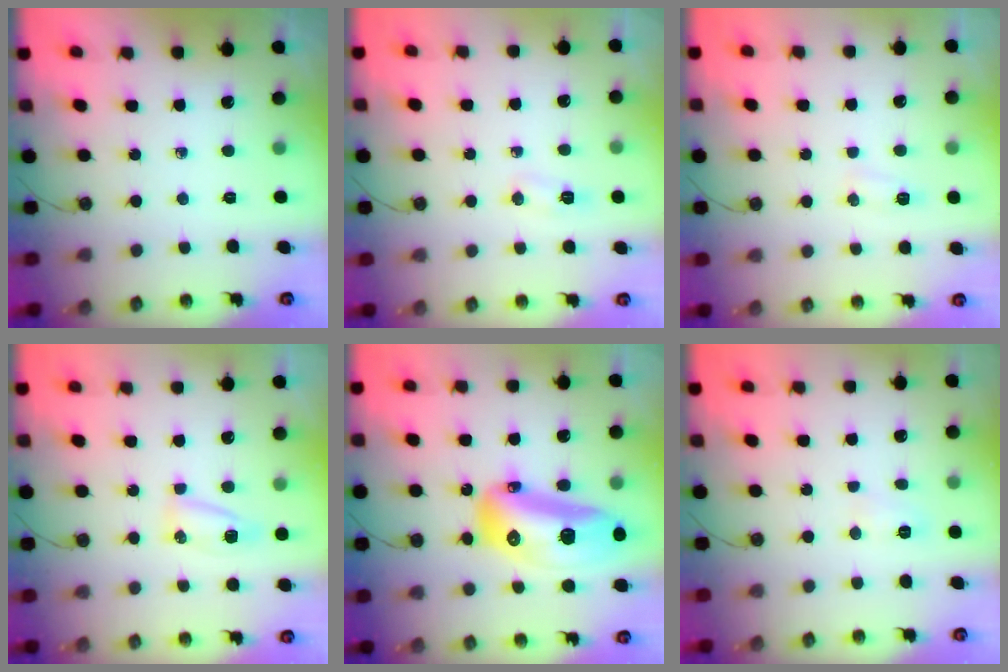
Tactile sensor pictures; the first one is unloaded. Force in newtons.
{"total": 10.7, "press": 5.4, "slide": 9.2}
{"total": 16.9, "press": 5.4, "slide": 16.0}
{"total": 5.8, "press": 5.6, "slide": 1.6}
{"total": 21.7, "press": 21.5, "slide": 3.2}
{"total": 13.2, "press": 6.2, "slide": 11.6}